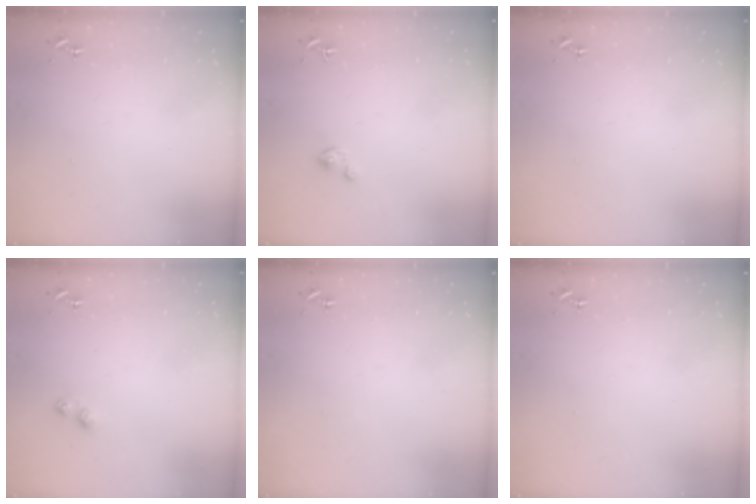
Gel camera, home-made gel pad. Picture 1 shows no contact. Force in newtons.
{"total": 2.2, "press": 2.2, "slide": 0.2}
{"total": 0.0}
{"total": 3.0, "press": 3.0, "slide": 0.3}
{"total": 0.0}
{"total": 0.0}